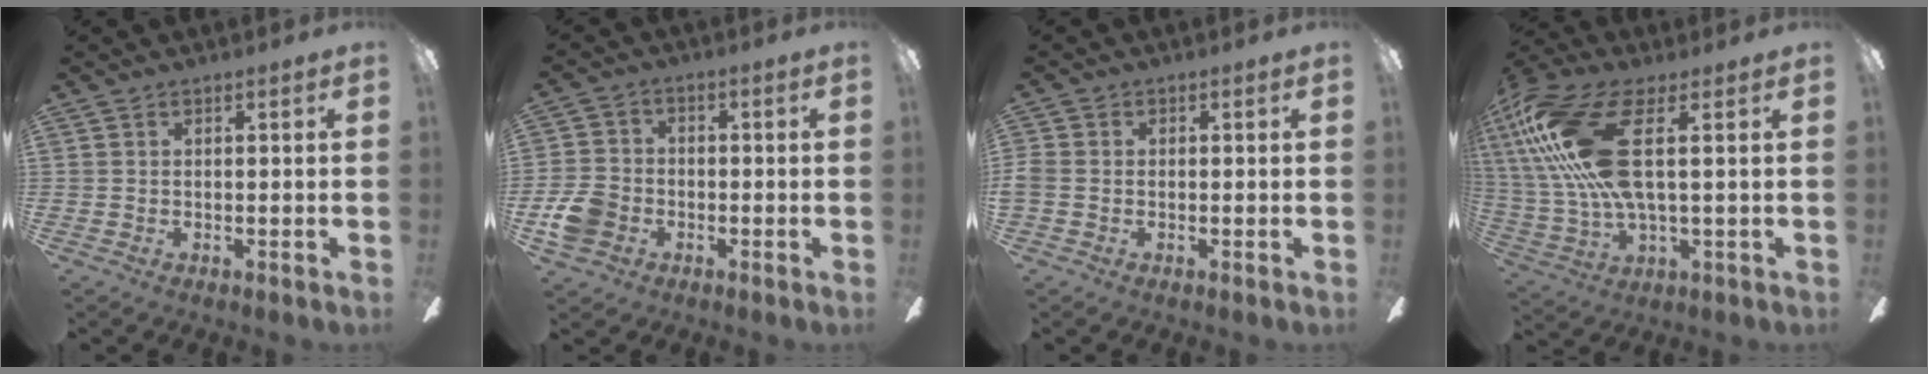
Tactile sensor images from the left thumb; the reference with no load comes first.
{"total": 7.6, "force": [-3.1, 6.0, 3.5], "torque": [-0.087, 0.024, -0.058]}
{"total": 1.5, "force": [-0.5, 0.9, 1.2], "torque": [-0.028, 0.001, -0.010]}
{"total": 22.0, "force": [5.8, 9.2, 19.2], "torque": [-0.404, -0.010, 0.098]}